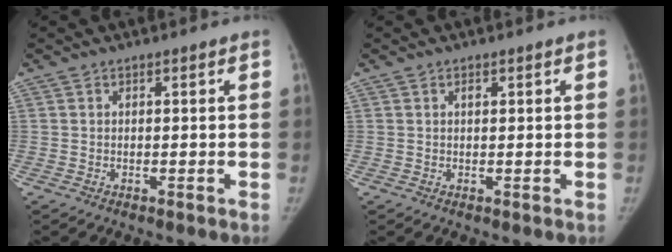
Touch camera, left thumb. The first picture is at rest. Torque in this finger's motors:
{"motor_torque": [0.06, 0.09, 0.10, -0.01, 0.00]}